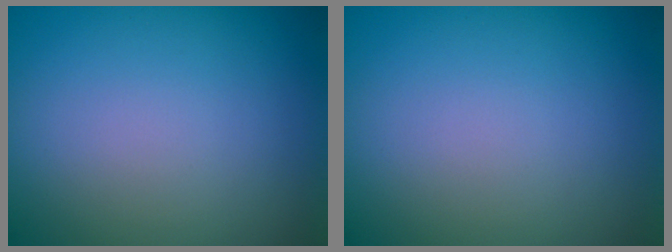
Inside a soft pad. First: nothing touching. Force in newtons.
{"total": 0.0}